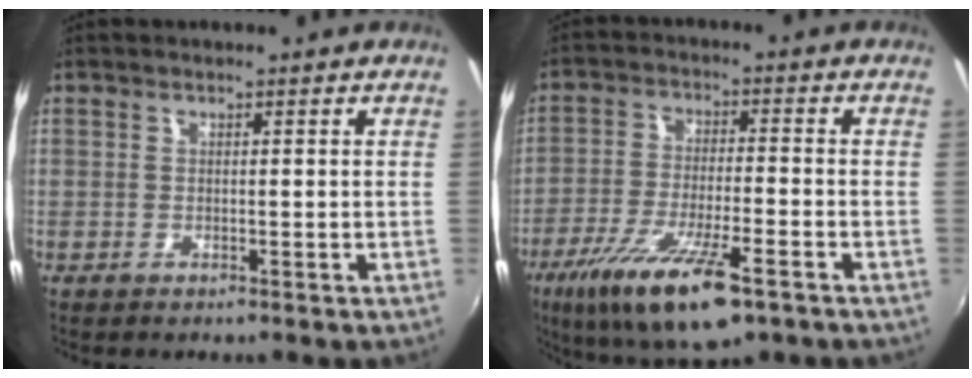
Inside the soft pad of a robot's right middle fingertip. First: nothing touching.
{"total": 15.3, "force": [-9.0, 3.7, 11.8], "torque": [-0.233, -0.042, -0.159]}